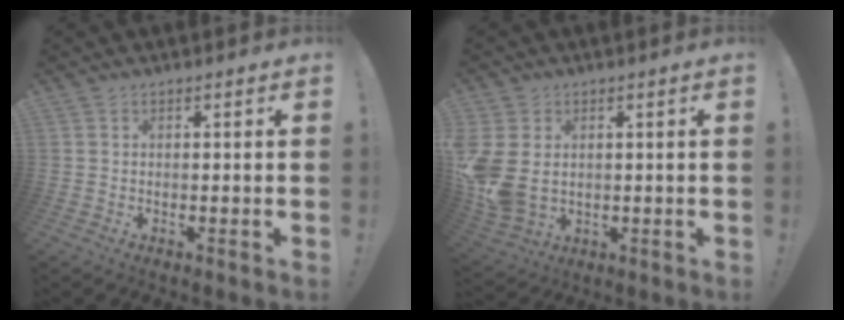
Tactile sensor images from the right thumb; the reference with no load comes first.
{"total": 10.6, "force": [0.9, 8.0, 7.0], "torque": [-0.150, -0.007, 0.024]}